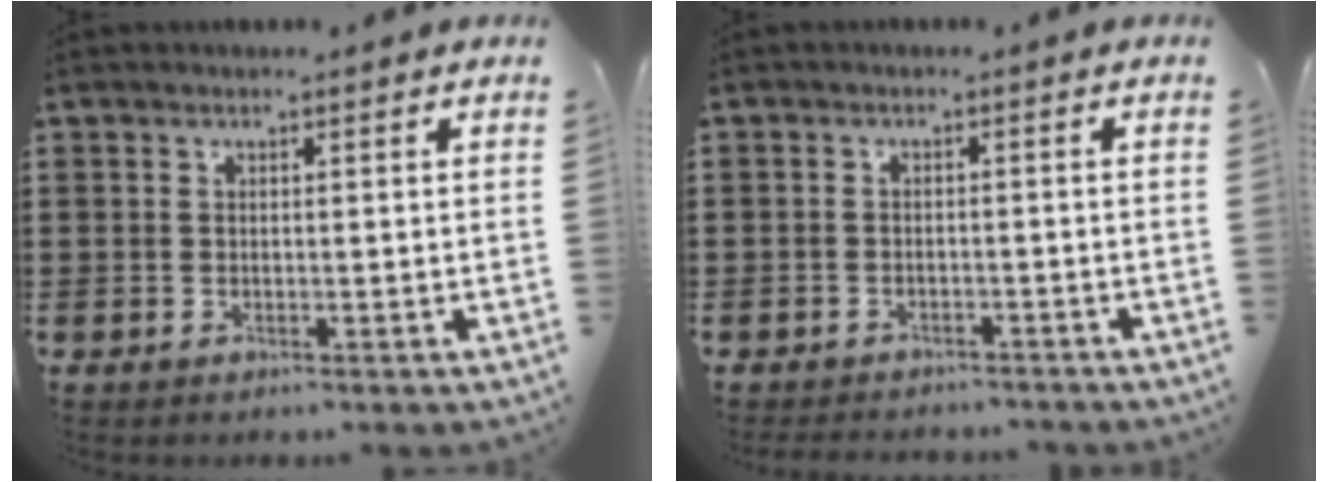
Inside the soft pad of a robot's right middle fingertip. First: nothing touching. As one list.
[{"total": 2.0, "force": [-1.9, 0.4, -0.2], "torque": [-0.002, 0.000, -0.044]}]